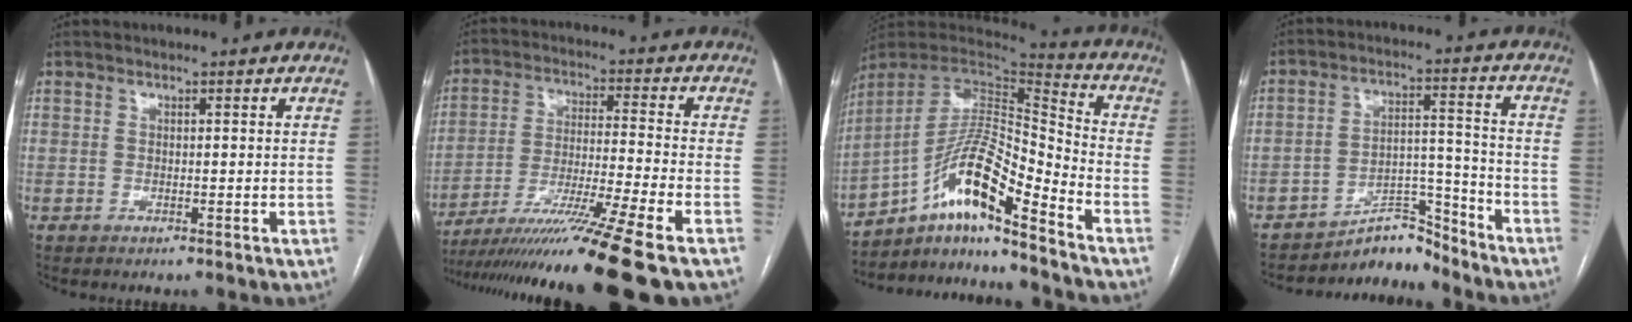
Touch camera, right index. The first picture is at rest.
{"total": 17.6, "force": [-13.3, -2.8, 11.1], "torque": [-0.188, -0.040, -0.227]}
{"total": 15.7, "force": [-10.0, 1.5, 12.0], "torque": [-0.221, 0.017, -0.174]}
{"total": 6.9, "force": [-6.7, 1.6, 0.2], "torque": [0.006, 0.049, -0.108]}